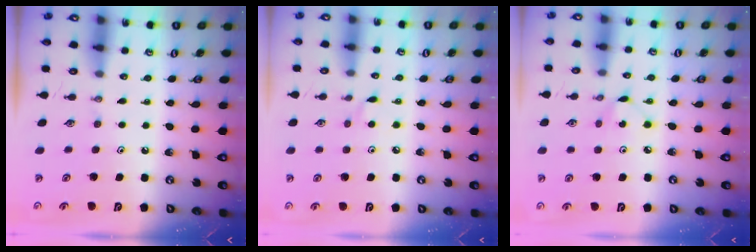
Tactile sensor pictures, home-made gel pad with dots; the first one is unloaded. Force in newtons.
{"total": 3.6, "press": 3.6, "slide": 0.4}
{"total": 4.2, "press": 4.1, "slide": 0.5}